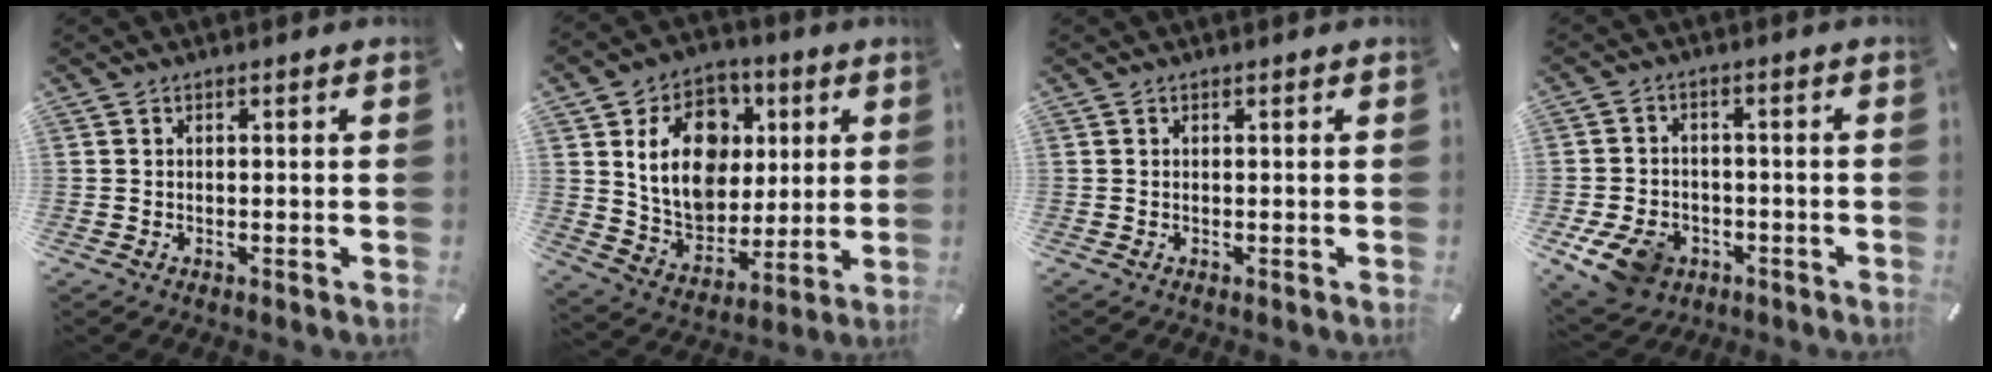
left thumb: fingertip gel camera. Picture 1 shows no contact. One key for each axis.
{"total": 17.7, "fx": 4.6, "fy": 14.2, "fz": 9.6, "tx": -0.168, "ty": -0.002, "tz": 0.091}
{"total": 0.0}
{"total": 9.6, "fx": -4.3, "fy": 7.1, "fz": 4.8, "tx": -0.099, "ty": 0.026, "tz": -0.077}